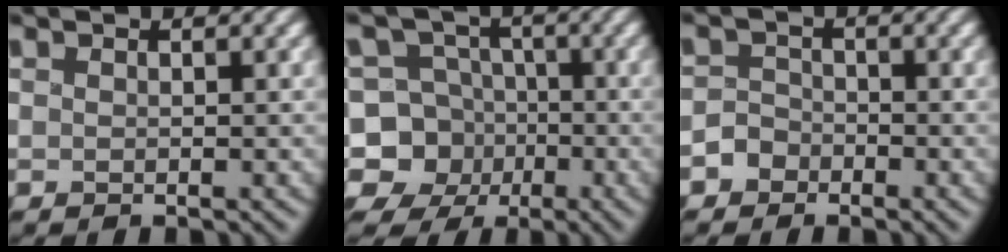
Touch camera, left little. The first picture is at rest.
{"total": 10.2, "force": [-4.0, 8.9, 2.9], "torque": [-0.046, 0.010, -0.100]}
{"total": 2.2, "force": [-1.5, 1.6, 0.2], "torque": [0.015, 0.004, -0.038]}